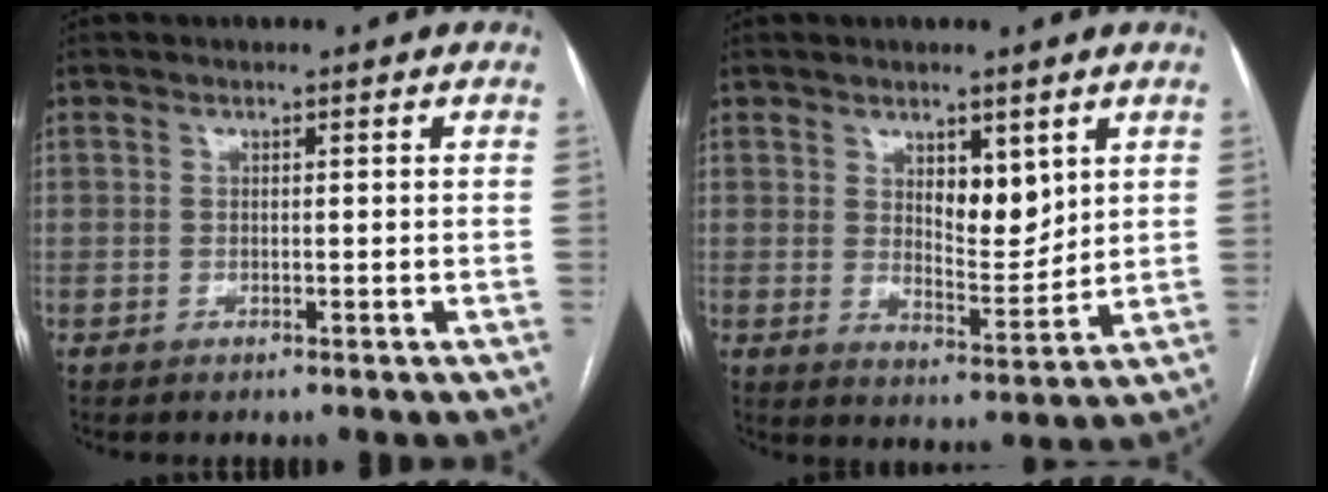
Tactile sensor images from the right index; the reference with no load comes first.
{"total": 6.0, "force": [2.8, 2.5, 4.7], "torque": [-0.078, -0.010, 0.054]}